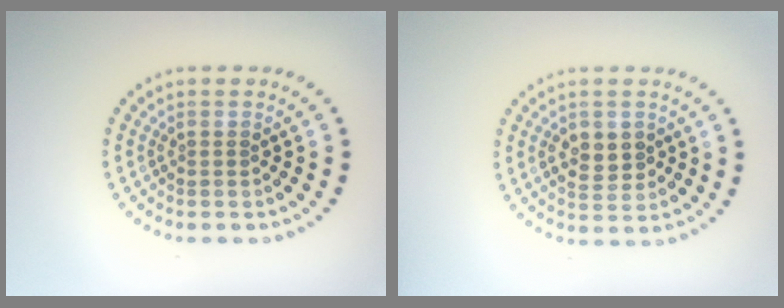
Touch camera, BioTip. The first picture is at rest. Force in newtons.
{"total": 2.9, "press": 2.8, "slide": 0.4}